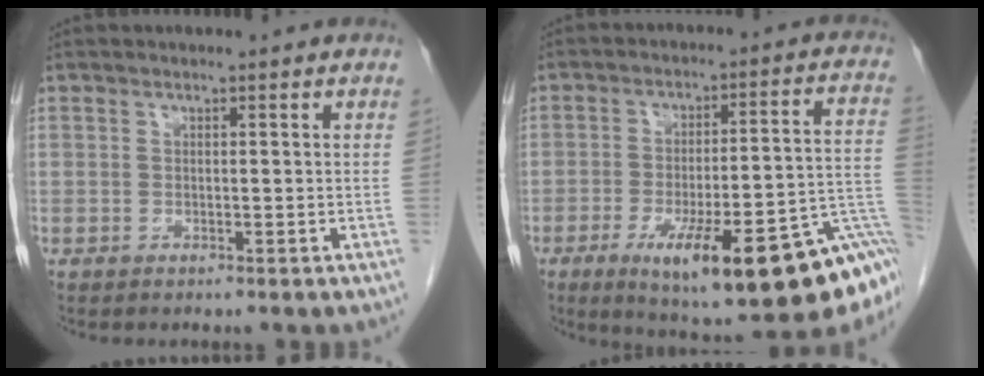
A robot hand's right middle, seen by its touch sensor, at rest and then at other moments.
{"total": 24.7, "force": [-13.0, 4.0, 20.6], "torque": [-0.193, 0.008, -0.185]}